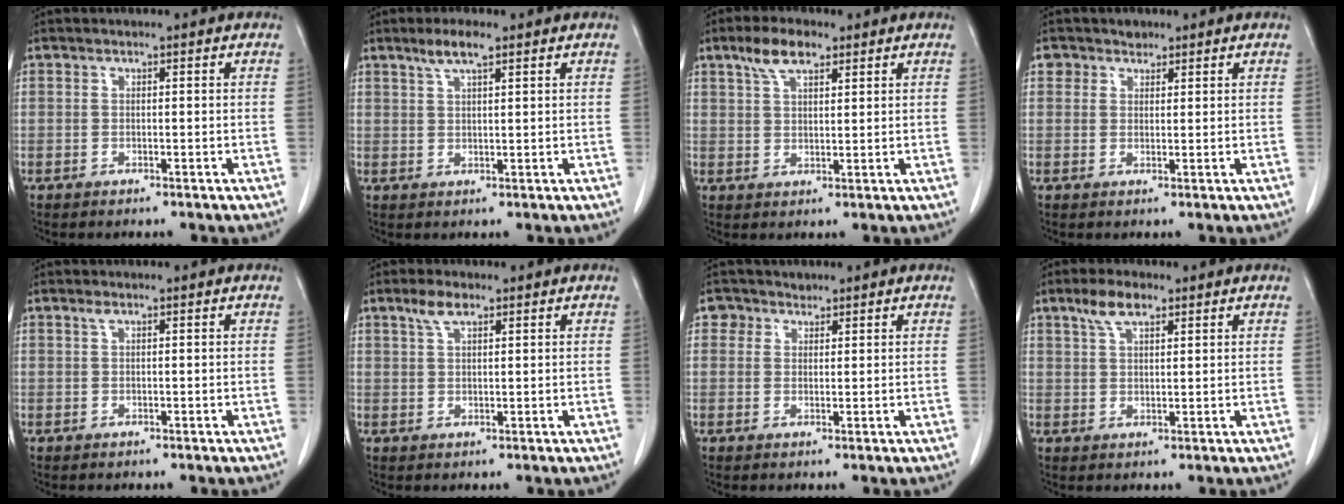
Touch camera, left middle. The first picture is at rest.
{"total": 3.7, "force": [2.5, 0.5, 2.6], "torque": [-0.055, 0.005, 0.049]}
{"total": 5.6, "force": [3.6, 2.1, 3.7], "torque": [-0.075, 0.014, 0.068]}
{"total": 2.1, "force": [1.3, 1.6, 0.0], "torque": [0.009, 0.000, 0.016]}
{"total": 0.6, "force": [0.3, 0.2, 0.4], "torque": [-0.010, 0.005, 0.006]}
{"total": 3.1, "force": [2.0, 1.1, 2.1], "torque": [-0.046, 0.009, 0.041]}
{"total": 2.4, "force": [1.5, 1.9, -0.1], "torque": [0.010, 0.008, 0.019]}
{"total": 4.5, "force": [2.9, 1.7, 3.0], "torque": [-0.064, 0.011, 0.059]}